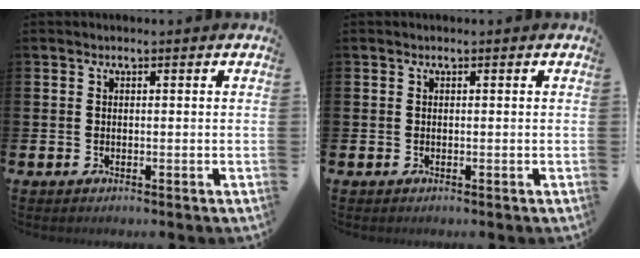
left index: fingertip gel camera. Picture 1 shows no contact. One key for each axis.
{"total": 0.0}